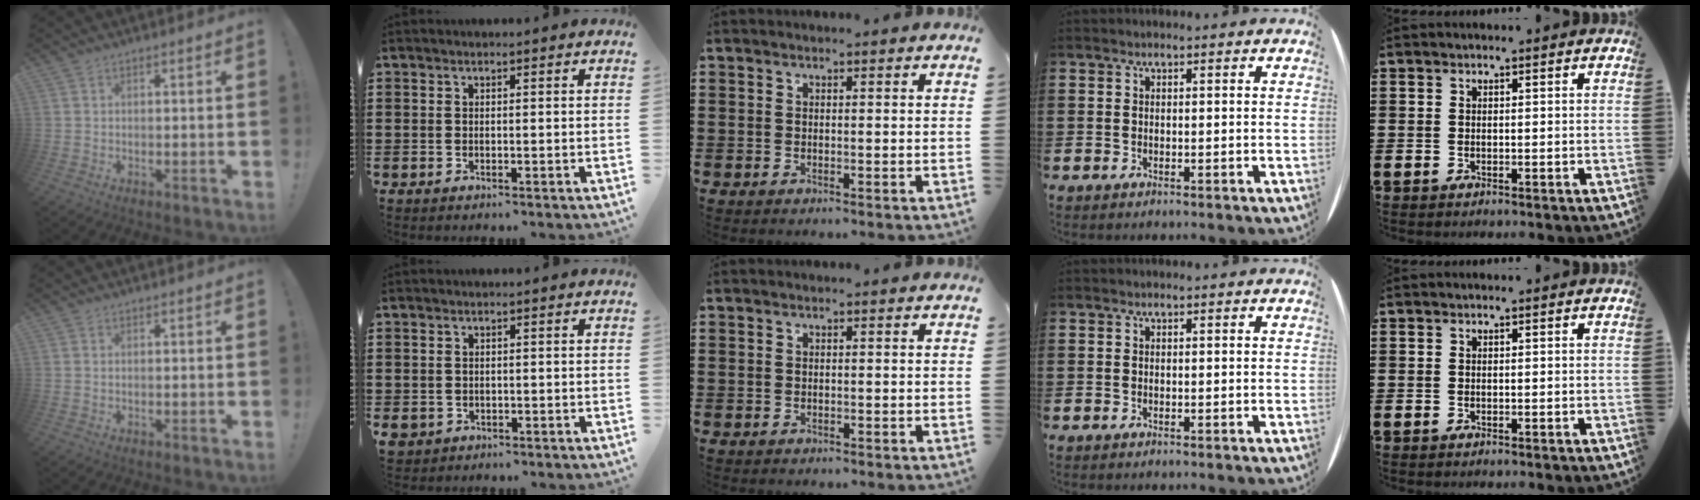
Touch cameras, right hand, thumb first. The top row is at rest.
{"index": {"total": 1.2, "force": [-0.5, 1.1, 0.2], "torque": [-0.016, 0.000, -0.016]}}